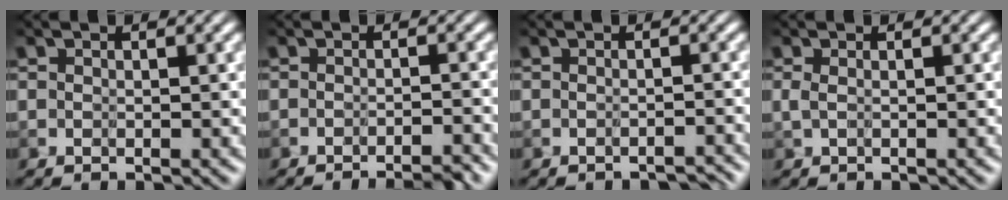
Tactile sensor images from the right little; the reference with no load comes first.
{"total": 4.0, "force": [-3.8, -1.3, -0.6], "torque": [0.027, 0.000, -0.055]}
{"total": 2.7, "force": [-2.0, -0.8, -1.6], "torque": [0.043, 0.003, -0.035]}
{"total": 0.5, "force": [-0.2, -0.2, 0.5], "torque": [-0.022, 0.001, 0.000]}